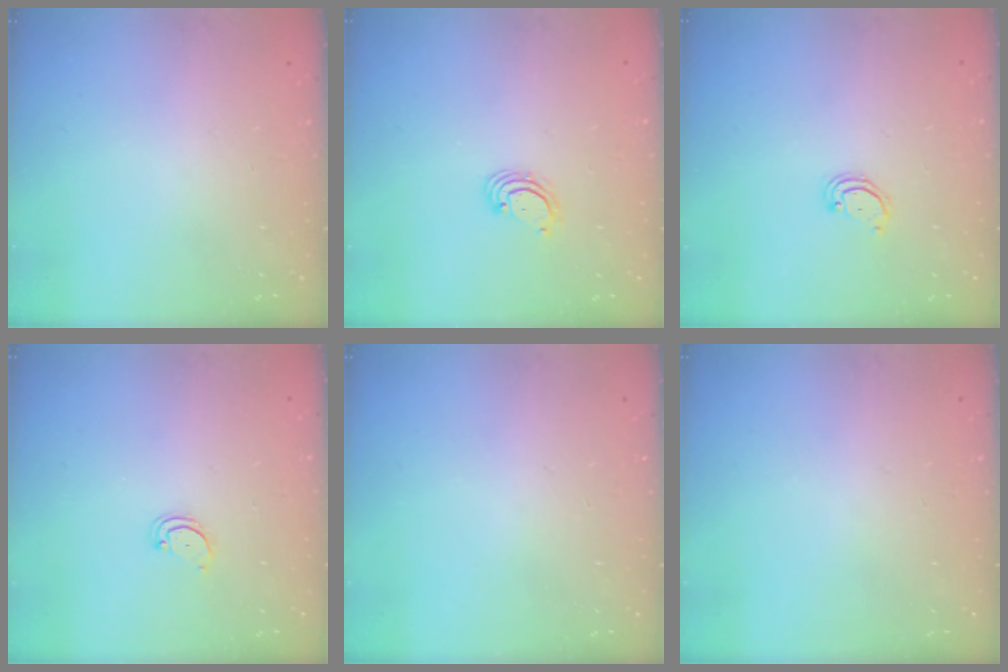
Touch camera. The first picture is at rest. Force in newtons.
{"total": 2.7, "press": 2.7, "slide": 0.3}
{"total": 2.4, "press": 2.4, "slide": 0.2}
{"total": 2.7, "press": 2.7, "slide": 0.3}
{"total": 0.0}
{"total": 0.0}